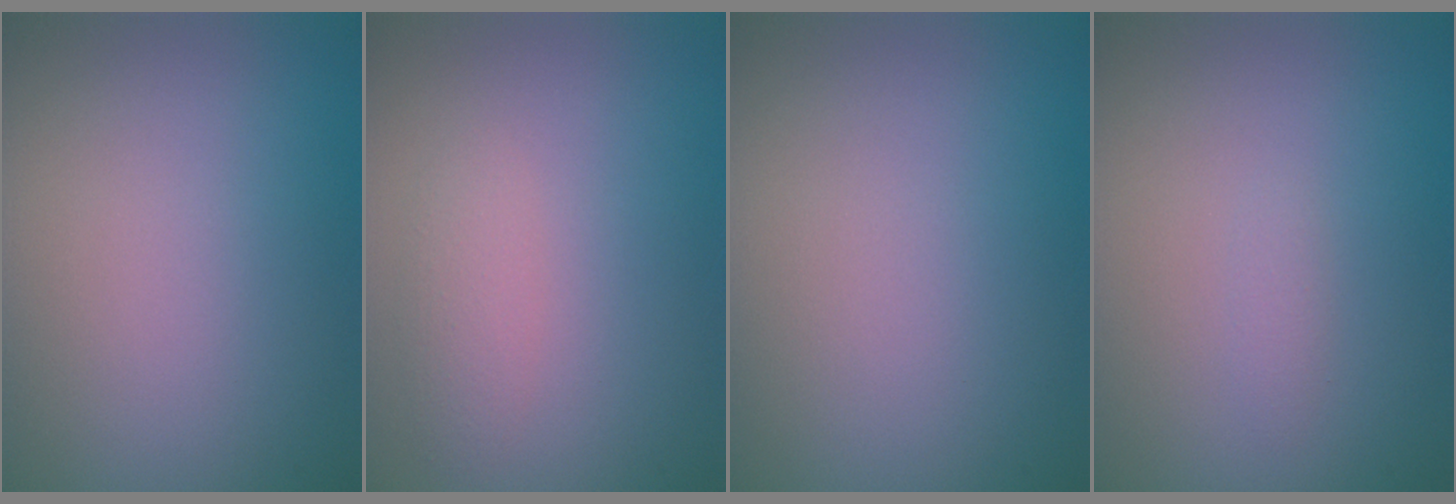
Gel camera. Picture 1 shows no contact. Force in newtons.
{"total": 1.4, "press": 1.4, "slide": 0.1}
{"total": 0.0}
{"total": 0.6, "press": 0.6, "slide": 0.1}